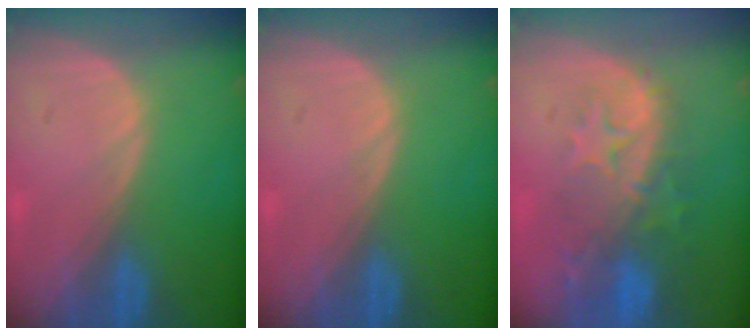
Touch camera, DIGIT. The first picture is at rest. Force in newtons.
{"total": 0.0}
{"total": 9.9, "press": 8.6, "slide": 4.8}